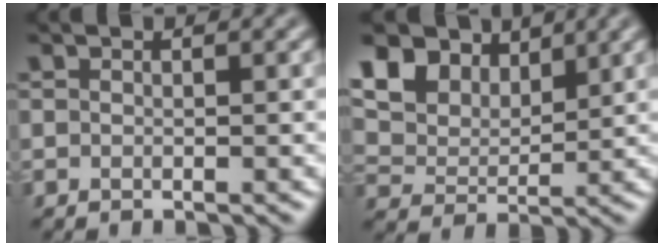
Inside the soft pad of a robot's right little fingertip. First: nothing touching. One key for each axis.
{"total": 10.0, "fx": 6.2, "fy": 6.0, "fz": 5.0, "tx": -0.129, "ty": 0.015, "tz": 0.109}